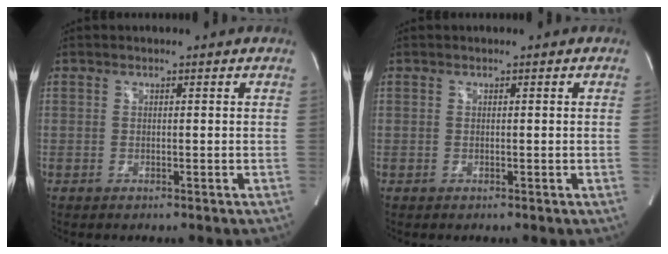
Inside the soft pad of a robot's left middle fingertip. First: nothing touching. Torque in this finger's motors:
{"motor_torque": [0.84, -0.98, -0.23, -0.21]}